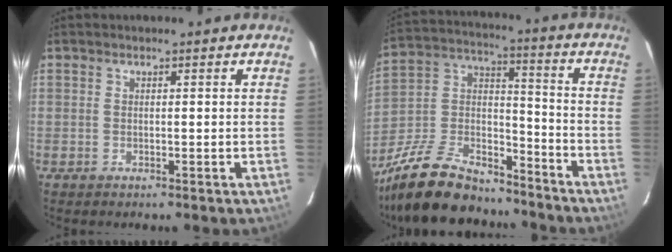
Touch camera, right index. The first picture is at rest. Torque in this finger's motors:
{"motor_torque": [1.07, -1.07, 0.45, 0.14]}